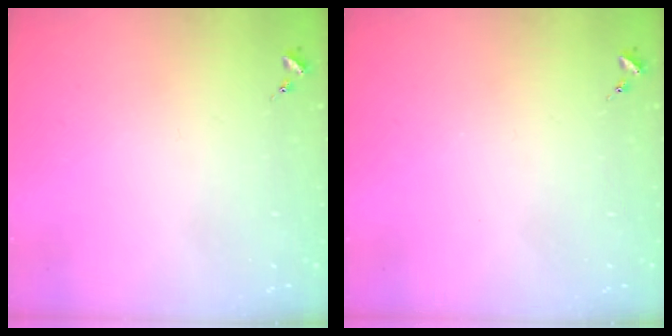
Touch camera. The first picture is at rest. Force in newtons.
{"total": 0.0}